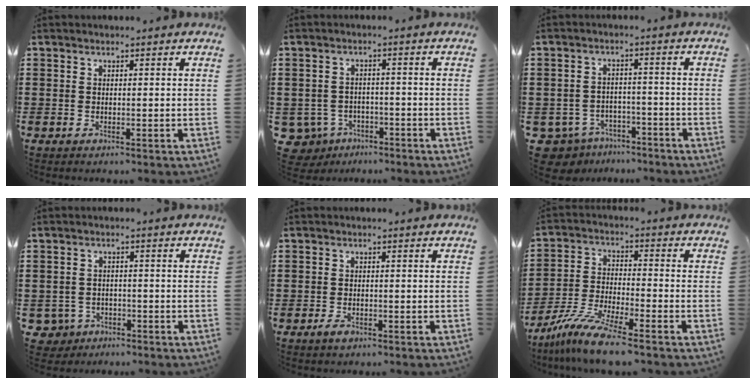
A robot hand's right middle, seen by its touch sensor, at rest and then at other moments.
{"total": 3.4, "force": [-2.8, 1.9, 0.6], "torque": [-0.042, -0.004, -0.064]}
{"total": 4.4, "force": [-4.1, 1.5, 0.2], "torque": [-0.034, -0.001, -0.091]}
{"total": 2.7, "force": [-2.1, 1.7, 0.3], "torque": [-0.022, -0.003, -0.047]}
{"total": 1.4, "force": [-0.9, 0.8, 0.8], "torque": [-0.024, -0.004, -0.020]}
{"total": 9.1, "force": [-7.9, 0.4, 4.6], "torque": [-0.097, -0.003, -0.154]}